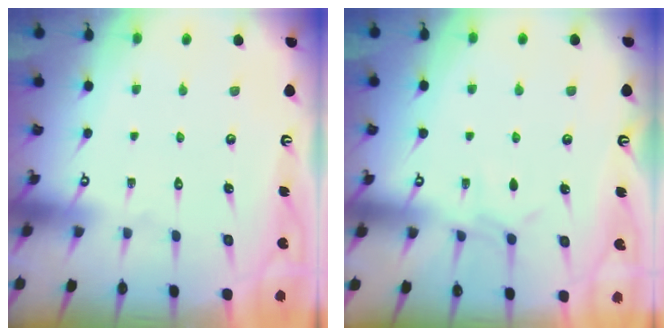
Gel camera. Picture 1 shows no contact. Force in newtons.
{"total": 4.6, "press": 4.5, "slide": 0.5}